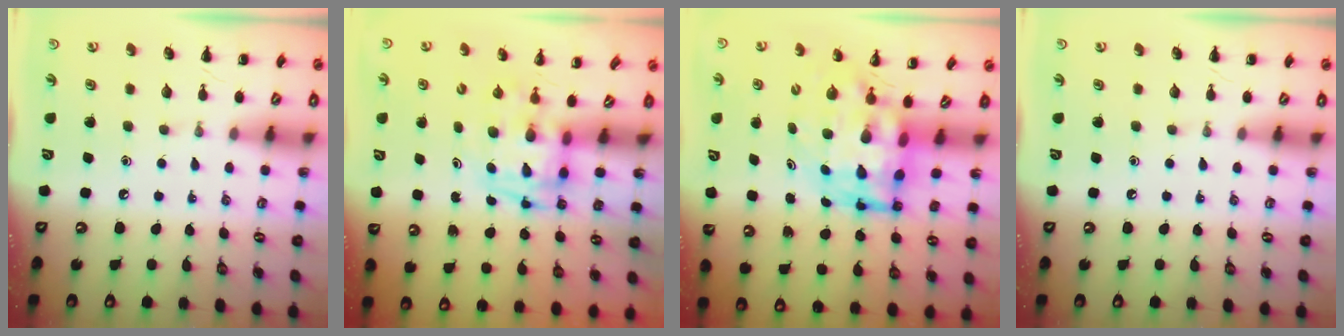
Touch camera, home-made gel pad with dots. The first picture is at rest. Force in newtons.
{"total": 3.3, "press": 3.2, "slide": 0.7}
{"total": 7.5, "press": 7.2, "slide": 2.2}
{"total": 0.0}